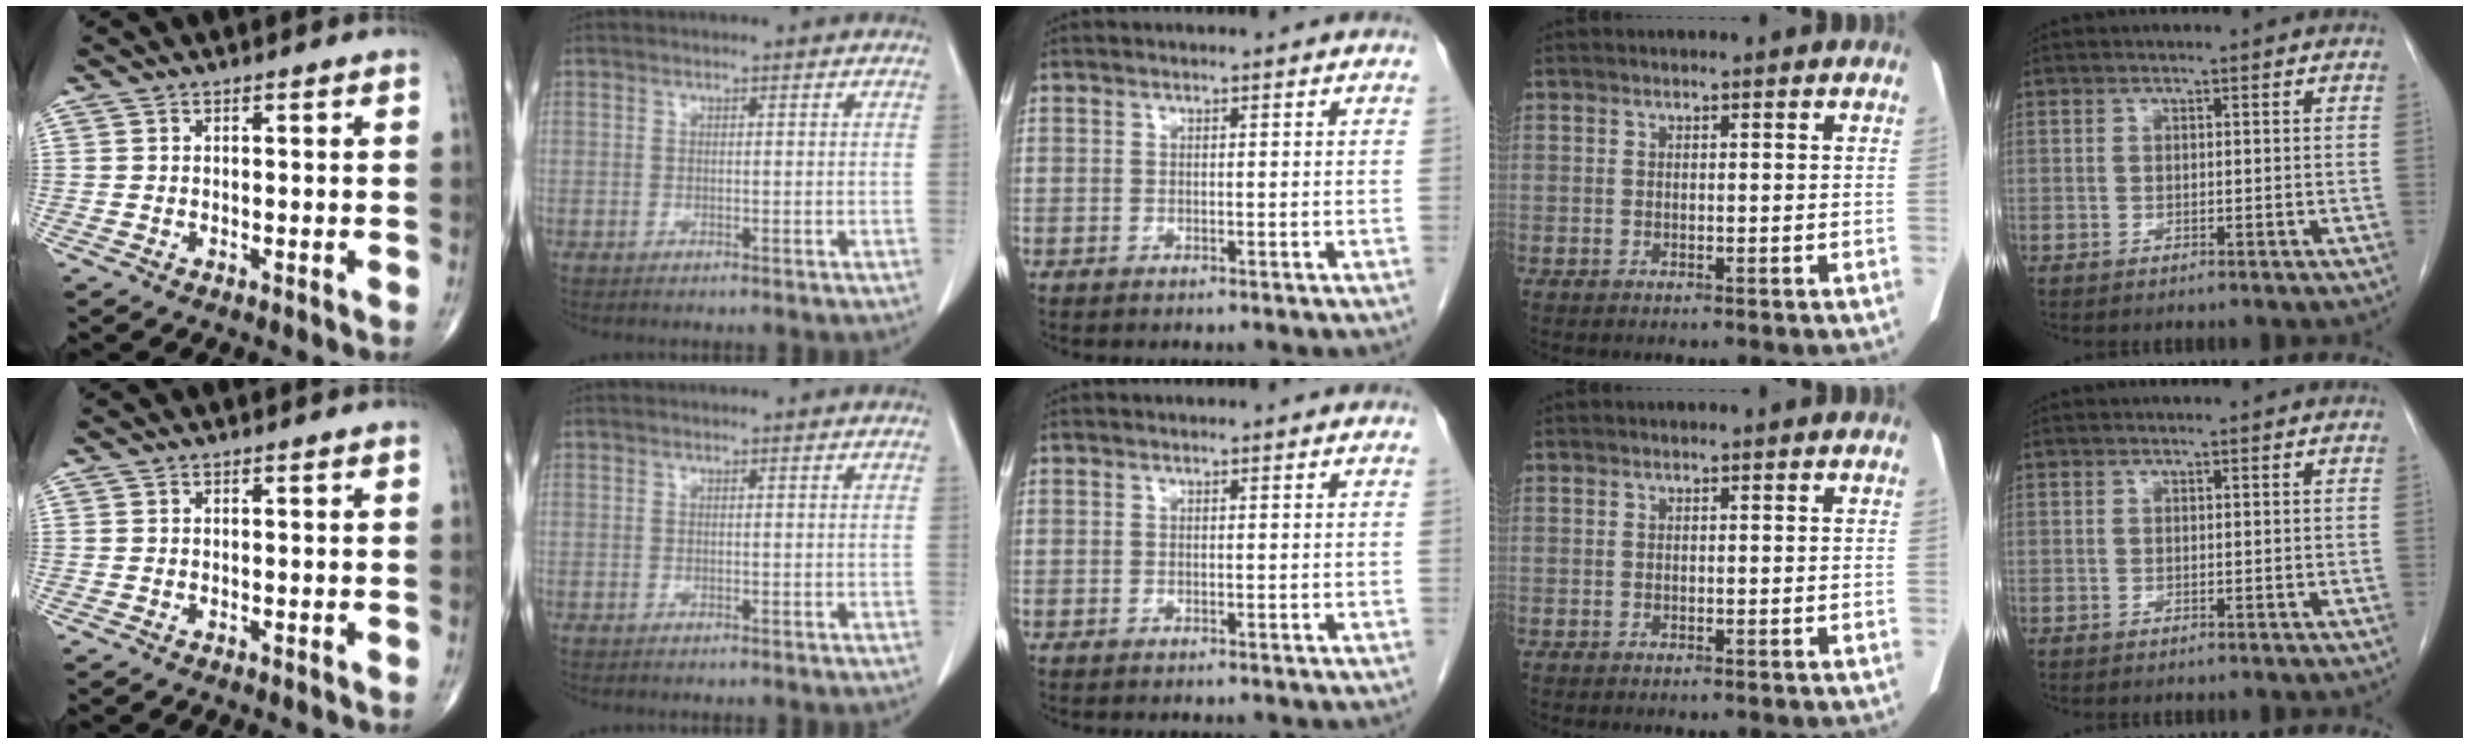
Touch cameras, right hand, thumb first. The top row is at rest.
{}